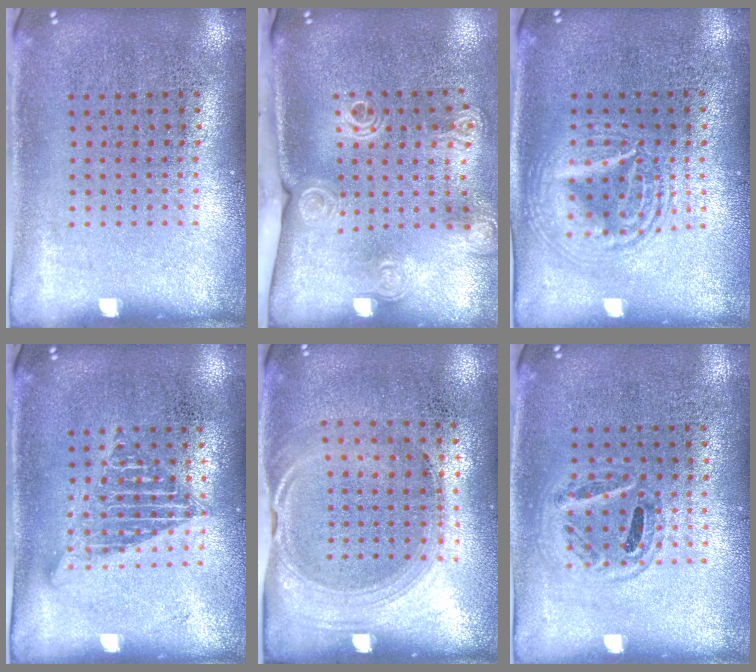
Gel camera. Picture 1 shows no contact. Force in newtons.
{"total": 2.1, "press": 1.5, "slide": 1.4}
{"total": 2.6, "press": 2.6, "slide": 0.3}
{"total": 1.3, "press": 1.2, "slide": 0.6}
{"total": 1.5, "press": 1.2, "slide": 0.8}
{"total": 1.1, "press": 1.0, "slide": 0.4}